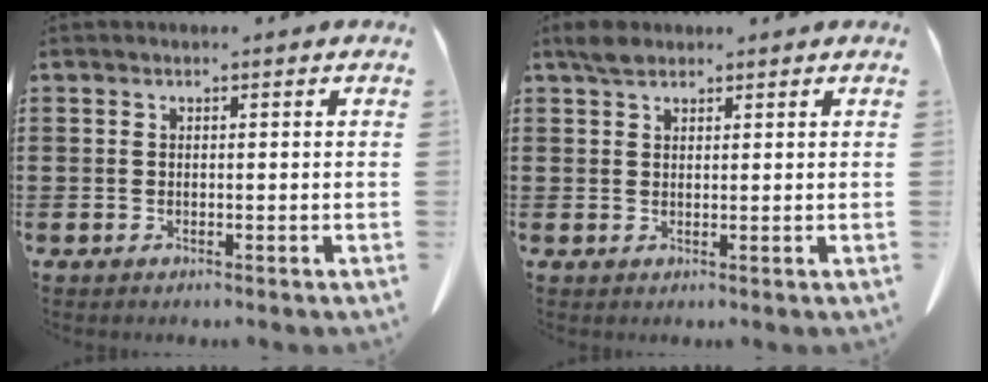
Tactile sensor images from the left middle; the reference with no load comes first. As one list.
[{"total": 2.3, "force": [1.9, 1.0, 1.0], "torque": [-0.025, 0.002, 0.037]}]